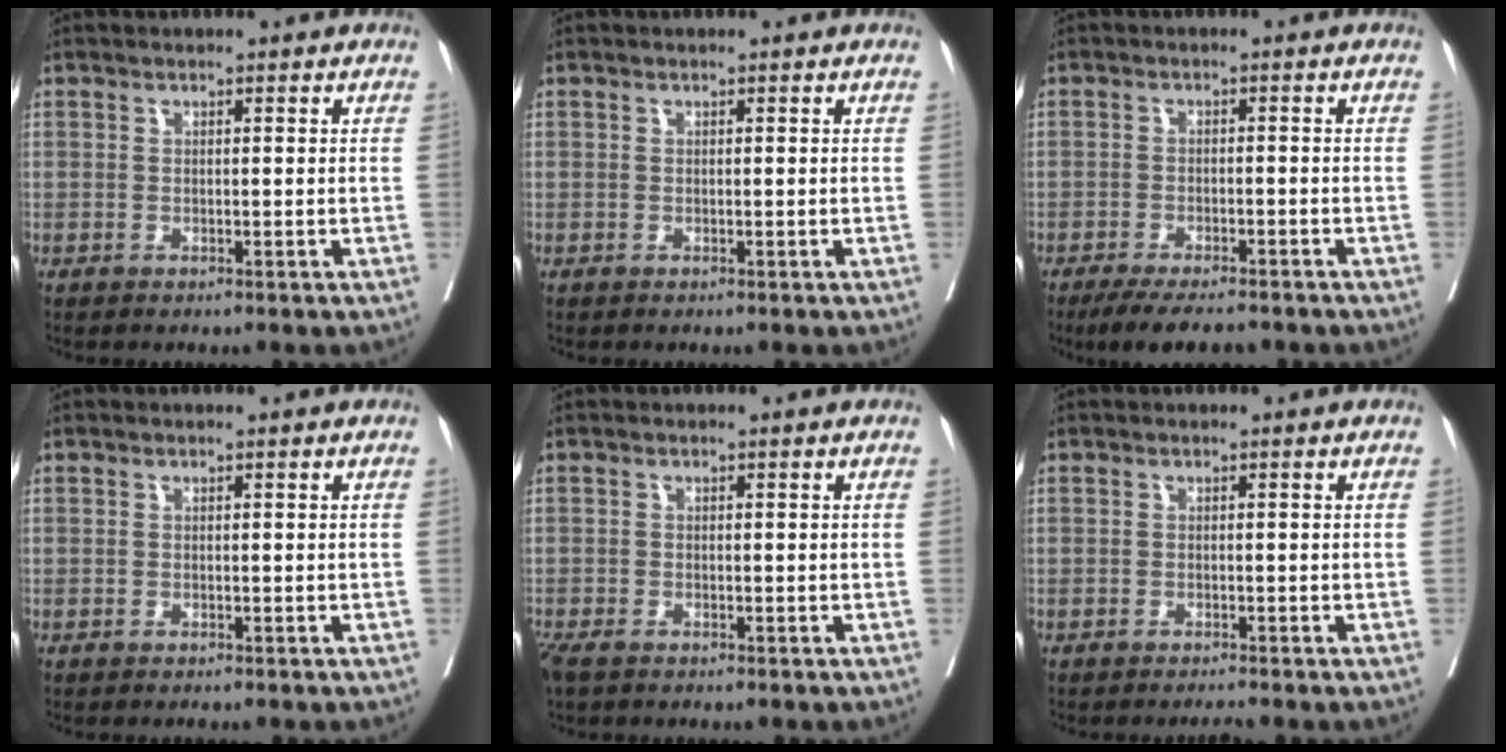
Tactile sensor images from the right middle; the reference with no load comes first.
{"total": 0.0}
{"total": 8.2, "force": [-7.0, 1.7, 3.9], "torque": [-0.052, -0.011, -0.108]}
{"total": 0.0}
{"total": 3.0, "force": [-2.2, 1.2, 1.6], "torque": [-0.037, -0.011, -0.040]}
{"total": 1.0, "force": [-0.9, -0.4, 0.1], "torque": [-0.002, -0.003, -0.013]}